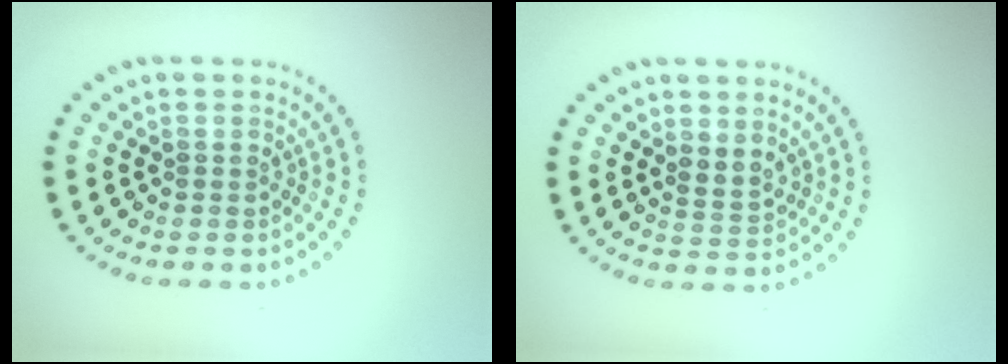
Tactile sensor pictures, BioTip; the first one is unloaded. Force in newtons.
{"total": 1.6, "press": 1.3, "slide": 1.0}